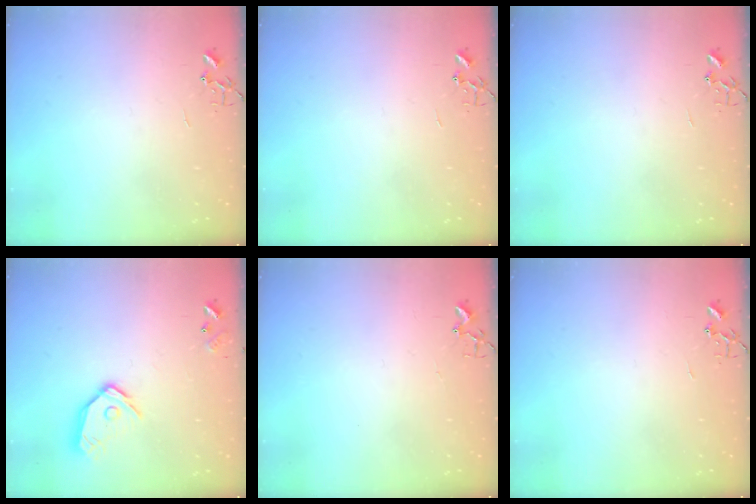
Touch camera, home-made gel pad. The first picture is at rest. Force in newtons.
{"total": 0.0}
{"total": 0.0}
{"total": 12.1, "press": 12.0, "slide": 1.5}
{"total": 1.9, "press": 1.9, "slide": 0.2}
{"total": 0.0}